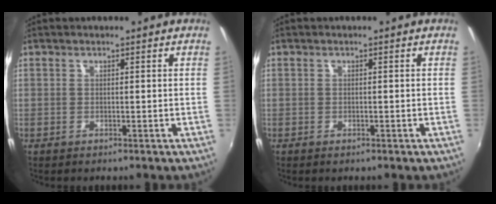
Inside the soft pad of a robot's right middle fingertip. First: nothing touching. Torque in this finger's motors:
{"motor_torque": [-0.40, -0.18, -0.01, -0.01]}